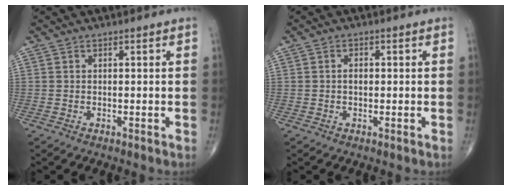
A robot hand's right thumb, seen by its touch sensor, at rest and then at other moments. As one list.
[{"total": 1.7, "force": [0.0, 1.1, 1.3], "torque": [-0.020, 0.003, 0.000]}]